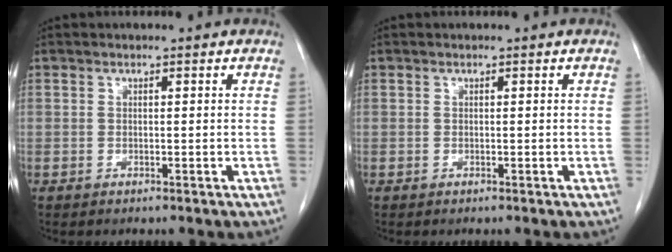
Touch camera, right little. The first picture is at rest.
{"total": 0.0}